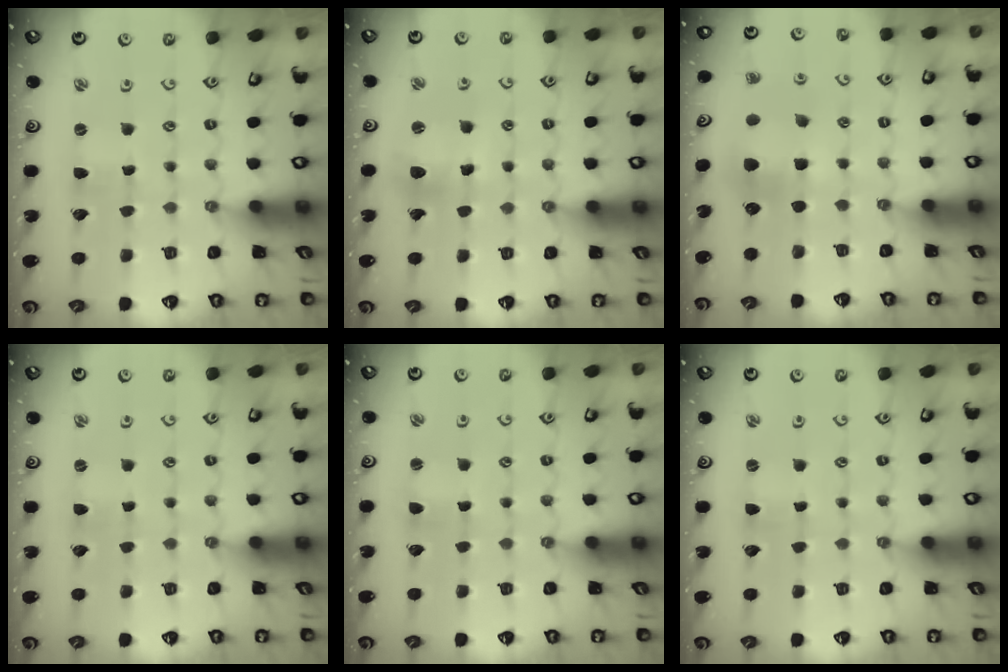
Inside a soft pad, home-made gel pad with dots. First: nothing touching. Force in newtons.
{"total": 8.8, "press": 8.8, "slide": 1.0}
{"total": 5.6, "press": 5.6, "slide": 0.6}
{"total": 0.0}
{"total": 1.0, "press": 1.0, "slide": 0.2}
{"total": 0.0}